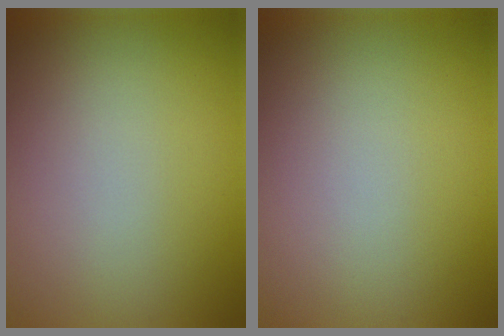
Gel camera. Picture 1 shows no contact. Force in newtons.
{"total": 0.0}